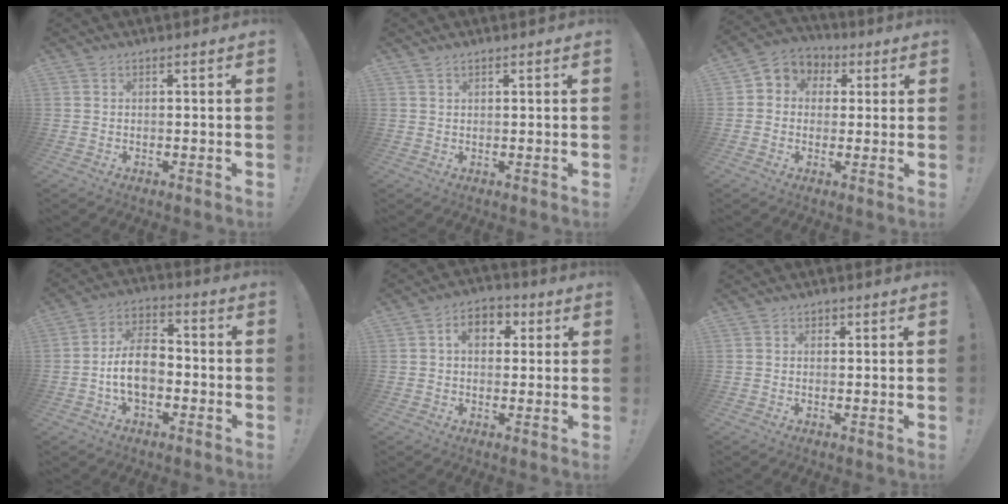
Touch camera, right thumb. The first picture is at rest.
{"total": 0.9, "force": [0.8, 0.3, 0.4], "torque": [-0.001, -0.004, 0.013]}
{"total": 6.0, "force": [-0.2, 5.8, 1.5], "torque": [-0.014, 0.005, 0.000]}
{"total": 12.0, "force": [-2.8, 7.5, 9.0], "torque": [-0.163, 0.015, -0.053]}
{"total": 8.0, "force": [2.0, 5.8, 5.2], "torque": [-0.067, 0.005, 0.034]}
{"total": 1.0, "force": [0.2, 0.8, 0.4], "torque": [0.000, -0.001, 0.003]}